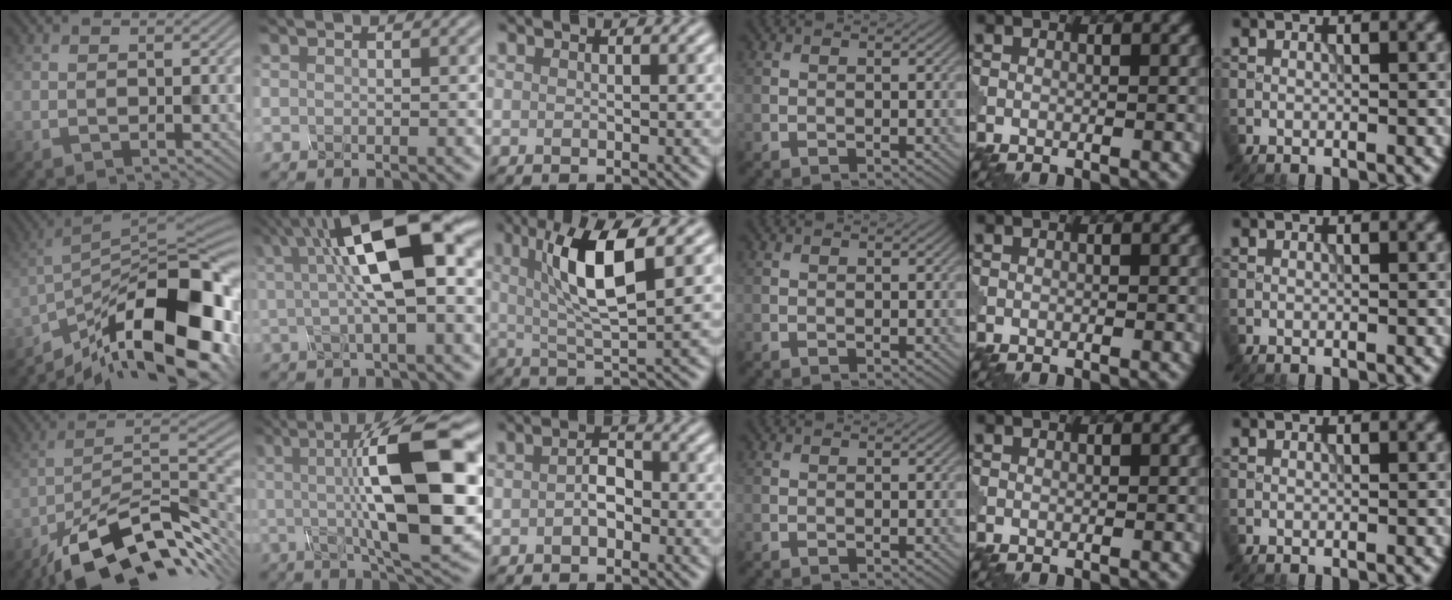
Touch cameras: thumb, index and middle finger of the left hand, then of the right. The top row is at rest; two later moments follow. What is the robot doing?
{"motion": "assemble", "object": "glue stick"}